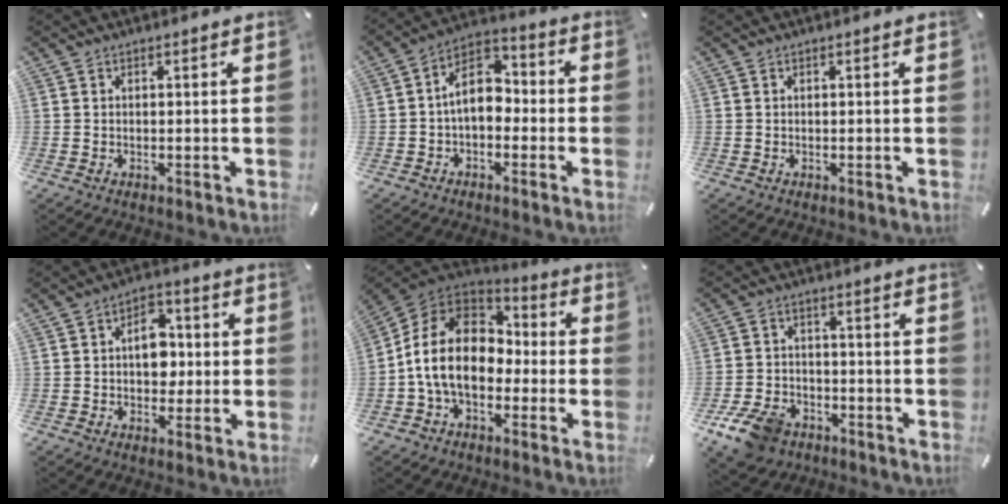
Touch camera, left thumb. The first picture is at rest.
{"total": 9.3, "force": [-0.6, 6.2, 6.8], "torque": [-0.127, 0.009, -0.012]}
{"total": 0.0}
{"total": 8.7, "force": [0.2, 6.5, 5.8], "torque": [-0.074, 0.007, 0.001]}
{"total": 15.0, "force": [-2.6, 11.0, 9.8], "torque": [-0.215, 0.032, -0.050]}
{"total": 10.2, "force": [-6.3, 6.7, 4.4], "torque": [-0.083, 0.037, -0.116]}